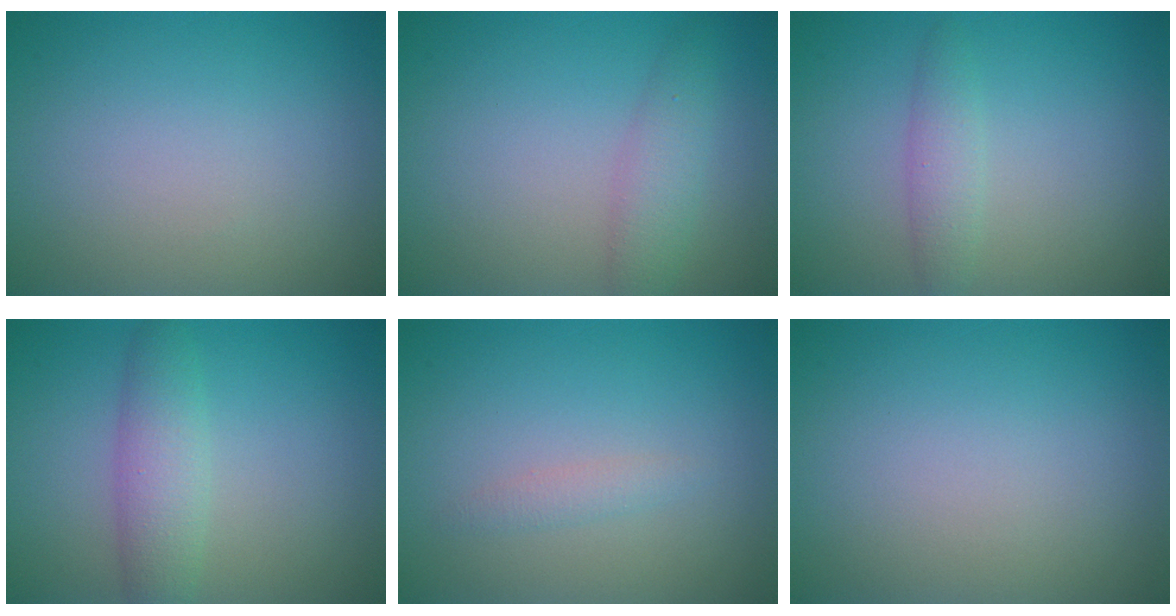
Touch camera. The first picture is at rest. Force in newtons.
{"total": 2.5, "press": 2.5, "slide": 0.0}
{"total": 1.9, "press": 1.9, "slide": 0.0}
{"total": 3.4, "press": 3.4, "slide": 0.1}
{"total": 1.0, "press": 1.0, "slide": 0.0}
{"total": 0.0}